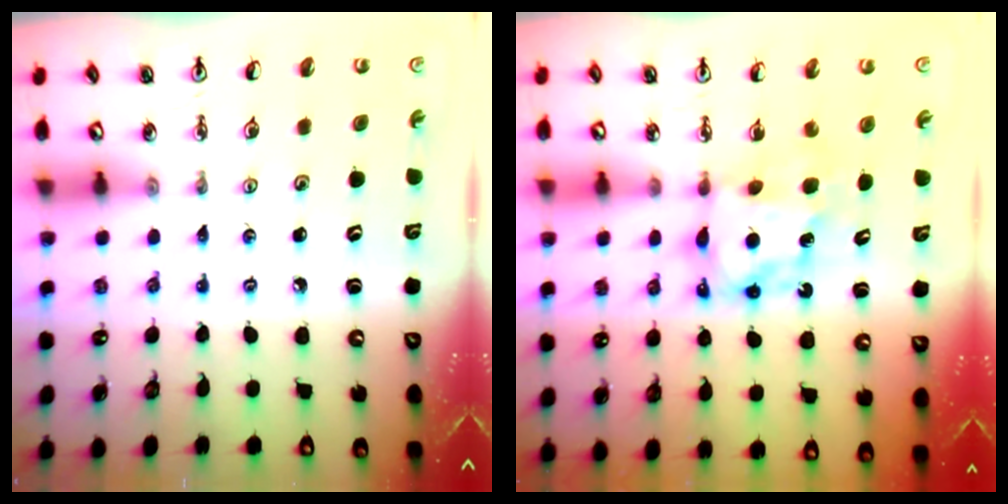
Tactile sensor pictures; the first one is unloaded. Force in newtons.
{"total": 6.4, "press": 6.4, "slide": 0.3}